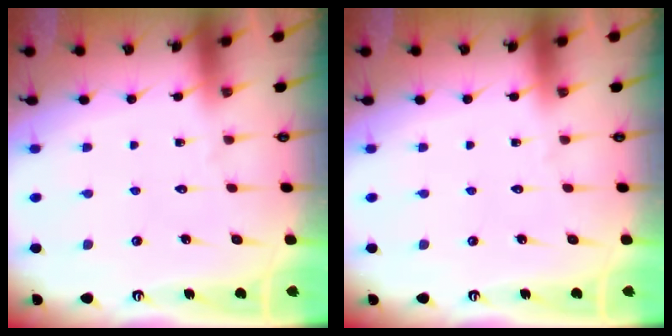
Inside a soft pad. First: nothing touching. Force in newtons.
{"total": 0.0}